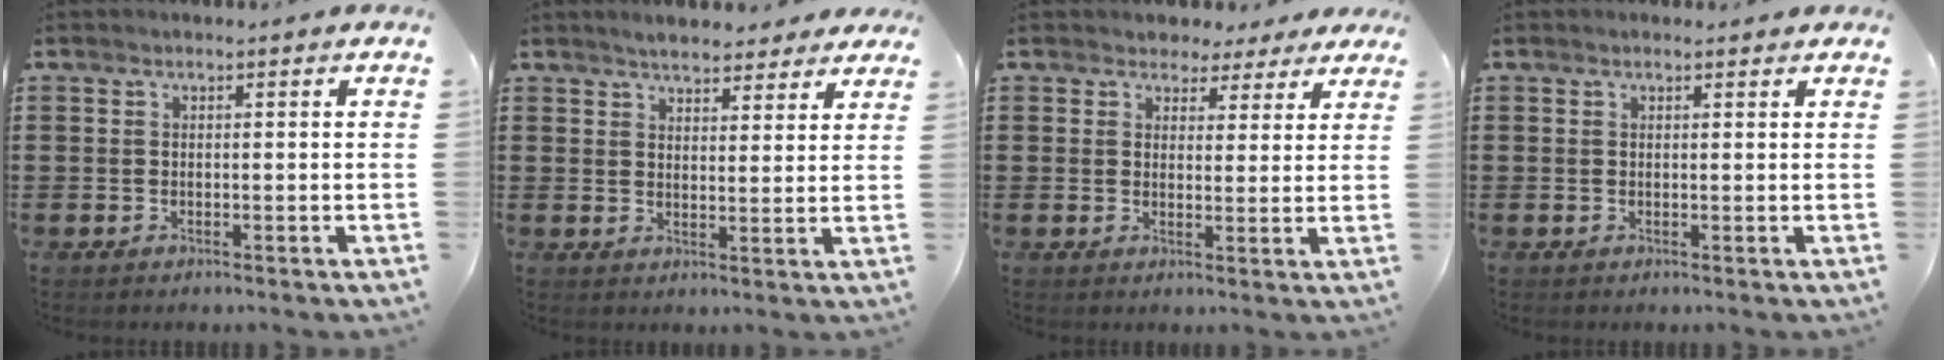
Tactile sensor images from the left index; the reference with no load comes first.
{"total": 3.8, "force": [3.7, 1.0, 0.7], "torque": [-0.024, -0.003, 0.069]}
{"total": 3.3, "force": [2.7, 1.9, 0.3], "torque": [-0.014, 0.000, 0.049]}
{"total": 0.6, "force": [0.4, 0.4, 0.1], "torque": [-0.004, 0.005, 0.007]}